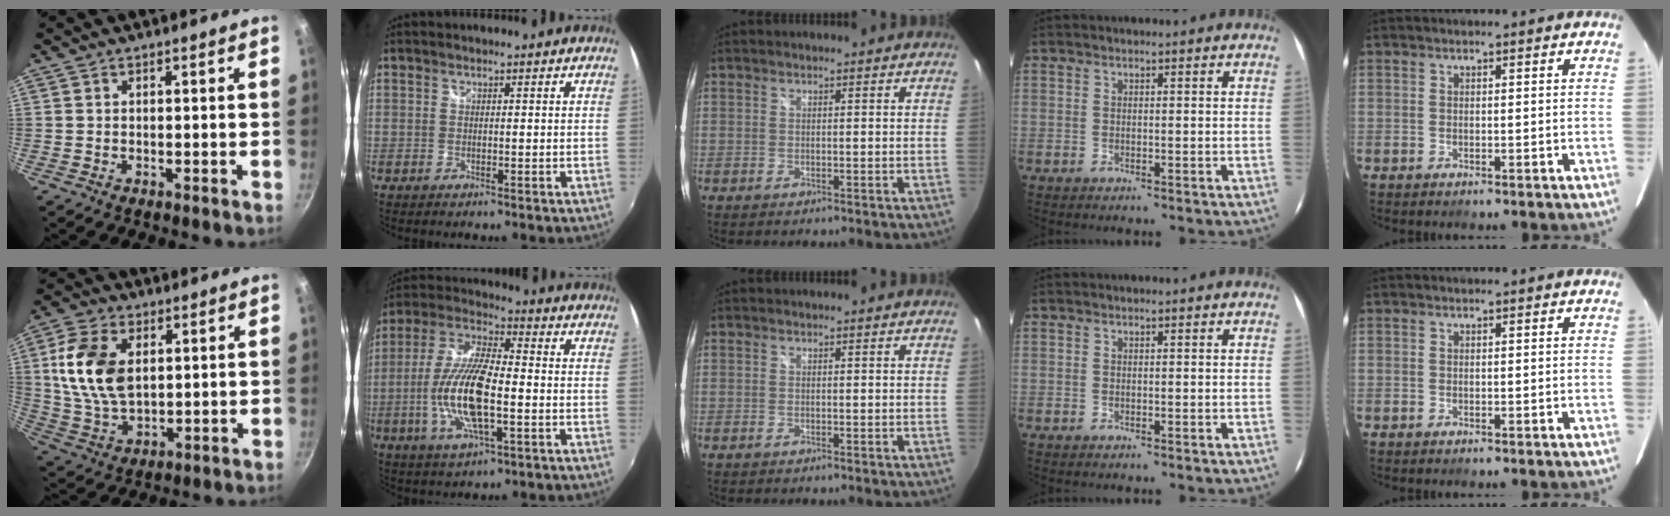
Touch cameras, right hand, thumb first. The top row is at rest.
{"thumb": {"total": 14.0, "force": [3.0, 8.7, 10.5], "torque": [-0.193, -0.012, 0.063]}, "index": {"total": 15.4, "force": [-3.2, 4.8, 14.3], "torque": [-0.290, -0.006, -0.062]}}